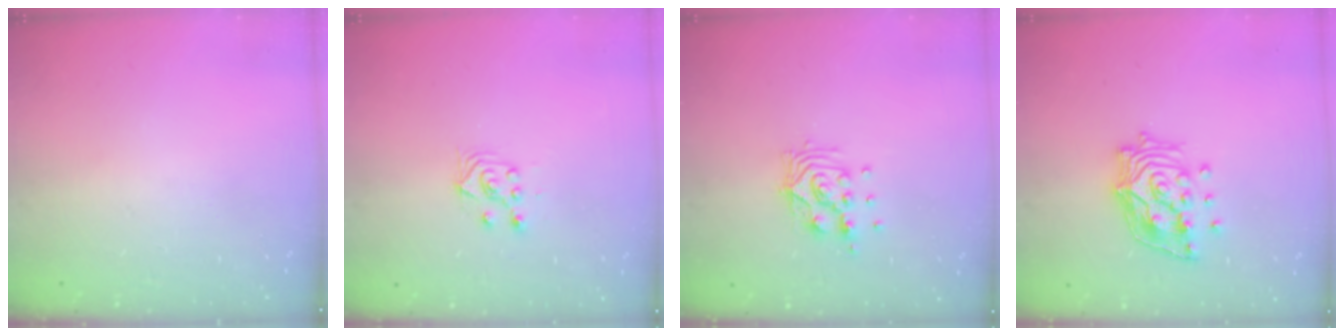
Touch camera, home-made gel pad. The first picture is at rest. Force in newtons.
{"total": 4.0, "press": 3.8, "slide": 1.1}
{"total": 9.7, "press": 9.6, "slide": 0.8}
{"total": 14.8, "press": 14.6, "slide": 2.2}